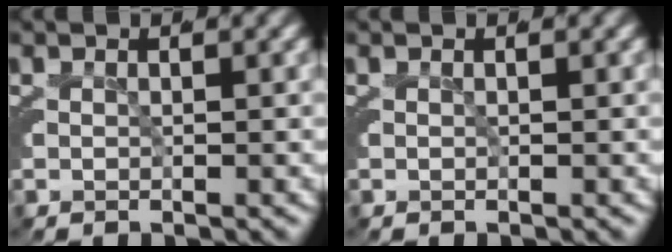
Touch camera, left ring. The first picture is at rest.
{"total": 0.0}